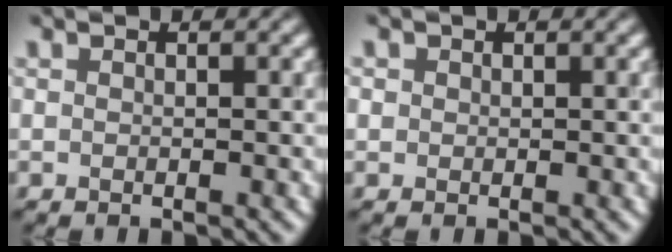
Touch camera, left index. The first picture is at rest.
{"total": 0.6, "force": [0.2, 0.6, 0.1], "torque": [0.004, -0.001, 0.003]}